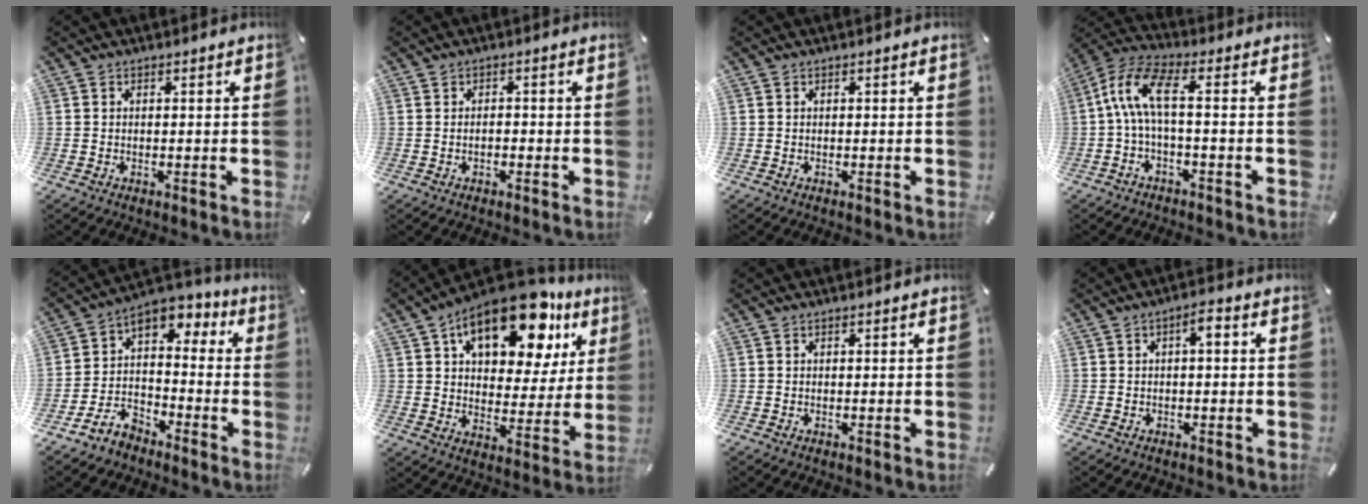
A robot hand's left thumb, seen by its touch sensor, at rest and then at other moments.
{"total": 1.2, "force": [-0.4, 0.7, 0.9], "torque": [-0.019, 0.001, -0.009]}
{"total": 0.0}
{"total": 10.2, "force": [0.1, 3.1, 9.7], "torque": [-0.206, -0.004, -0.003]}
{"total": 8.2, "force": [-4.1, 6.8, 2.3], "torque": [-0.056, 0.018, -0.073]}
{"total": 20.2, "force": [12.6, 10.2, 12.0], "torque": [-0.166, -0.078, 0.209]}
{"total": 0.0}
{"total": 2.9, "force": [-0.1, 0.9, 2.8], "torque": [-0.055, 0.011, -0.006]}